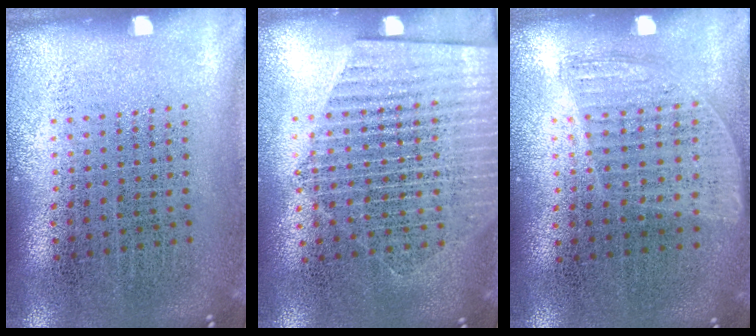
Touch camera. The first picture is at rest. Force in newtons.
{"total": 1.8, "press": 1.6, "slide": 0.8}
{"total": 0.9, "press": 0.8, "slide": 0.4}